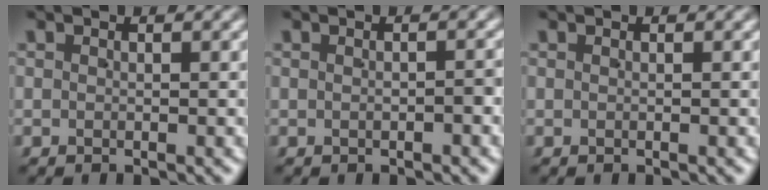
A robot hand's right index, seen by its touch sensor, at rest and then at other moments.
{"total": 1.1, "force": [-0.3, 0.3, 1.0], "torque": [-0.009, 0.007, -0.009]}
{"total": 0.0}